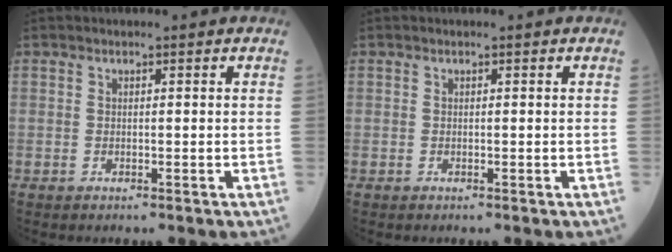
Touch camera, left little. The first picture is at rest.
{"total": 0.0}